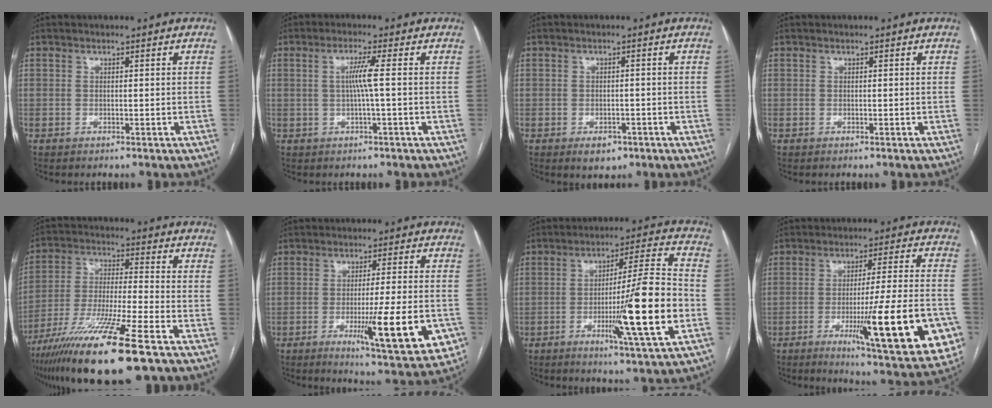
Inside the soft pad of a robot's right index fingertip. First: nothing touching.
{"total": 3.5, "force": [0.1, -0.8, 3.4], "torque": [-0.066, 0.002, 0.002]}
{"total": 3.1, "force": [-1.8, 2.0, 1.6], "torque": [-0.019, 0.001, -0.016]}
{"total": 0.0}
{"total": 18.4, "force": [-11.4, 0.5, 14.4], "torque": [-0.273, -0.052, -0.206]}
{"total": 15.2, "force": [-5.2, 1.4, 14.2], "torque": [-0.180, -0.026, -0.067]}
{"total": 16.8, "force": [-4.4, -0.6, 16.2], "torque": [-0.256, -0.012, -0.075]}
{"total": 21.6, "force": [-7.1, 1.6, 20.3], "torque": [-0.241, -0.021, -0.095]}